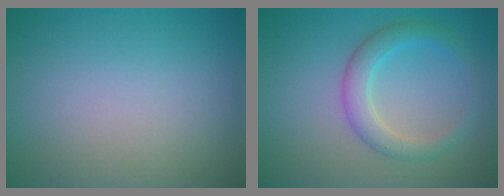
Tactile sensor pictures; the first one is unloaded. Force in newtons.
{"total": 3.1, "press": 3.1, "slide": 0.1}